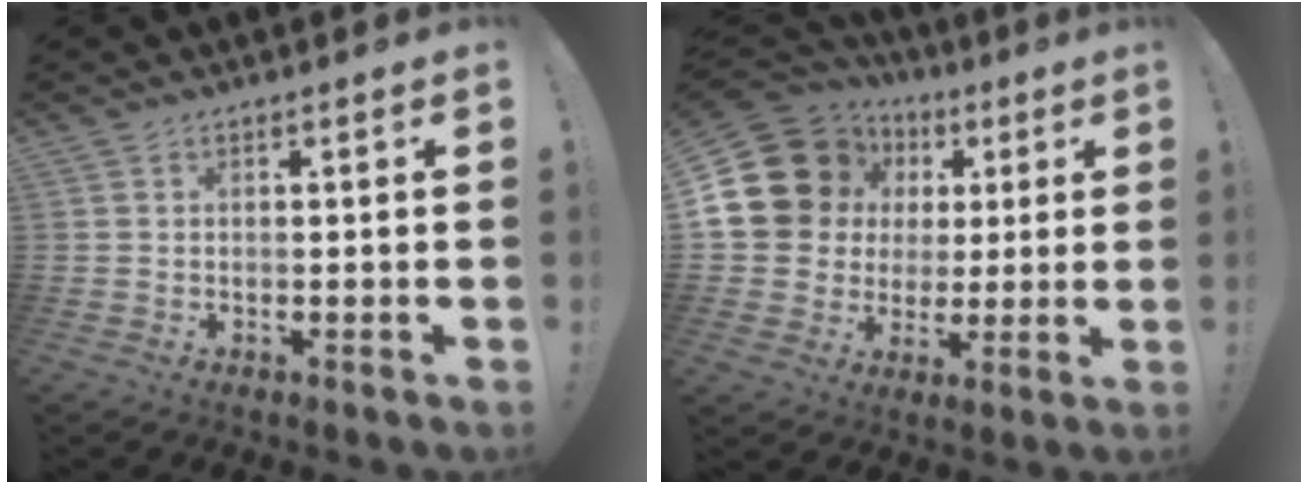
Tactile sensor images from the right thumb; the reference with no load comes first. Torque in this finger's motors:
{"motor_torque": [1.11, 1.86, 0.84, -0.11, 0.34]}